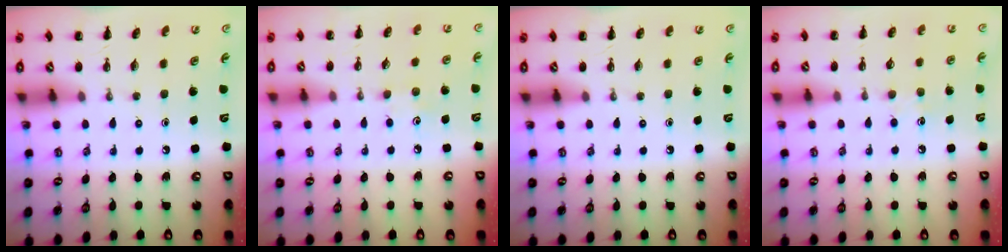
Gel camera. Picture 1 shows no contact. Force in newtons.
{"total": 4.4, "press": 4.2, "slide": 1.1}
{"total": 0.0}
{"total": 5.0, "press": 4.8, "slide": 1.4}